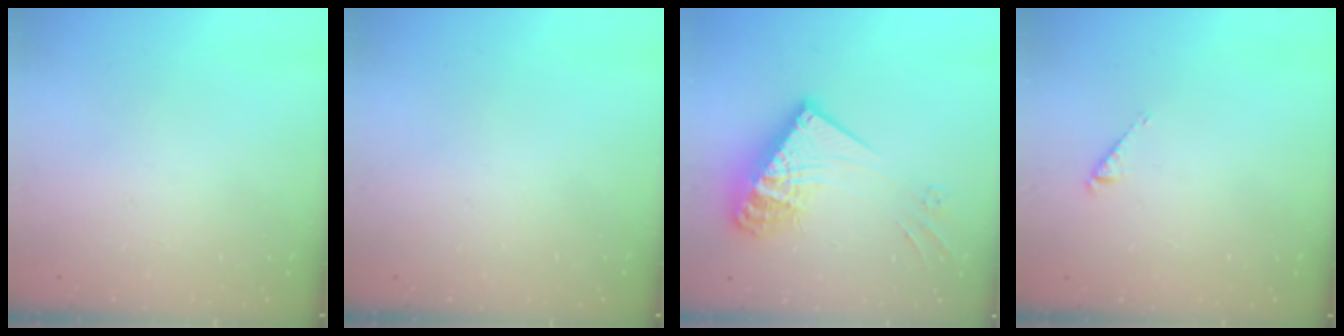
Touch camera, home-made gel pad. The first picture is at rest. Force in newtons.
{"total": 0.0}
{"total": 19.1, "press": 19.0, "slide": 2.3}
{"total": 3.8, "press": 3.8, "slide": 0.6}